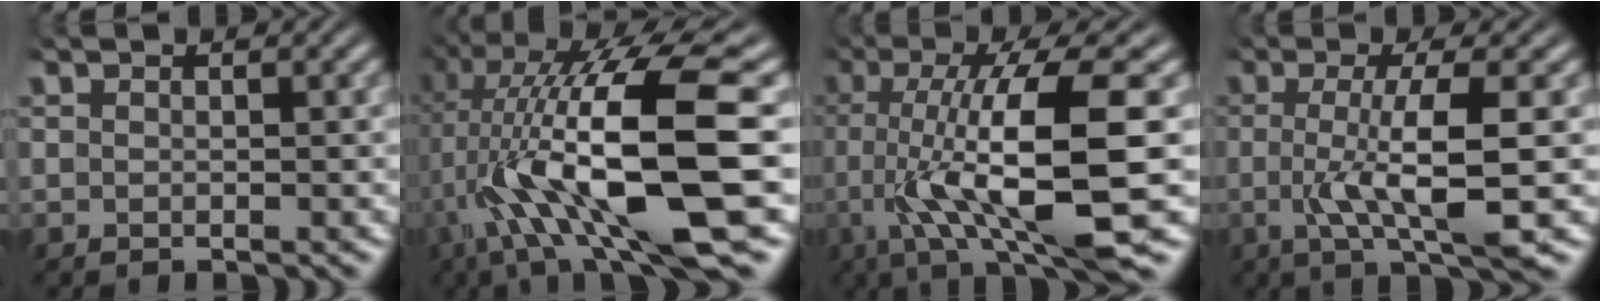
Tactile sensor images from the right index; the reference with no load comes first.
{"total": 13.8, "force": [0.4, 5.4, 12.7], "torque": [-0.213, 0.006, 0.004]}
{"total": 11.1, "force": [-0.6, 3.5, 10.5], "torque": [-0.184, -0.014, -0.003]}
{"total": 6.5, "force": [-0.5, 1.2, 6.4], "torque": [-0.114, -0.011, -0.006]}